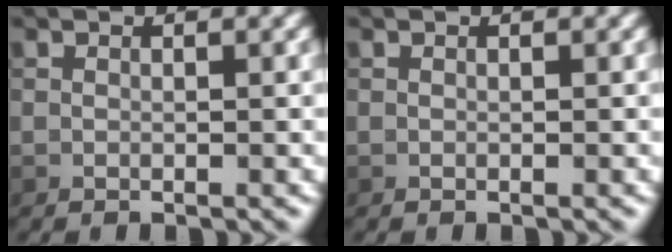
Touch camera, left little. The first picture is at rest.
{"total": 0.0}